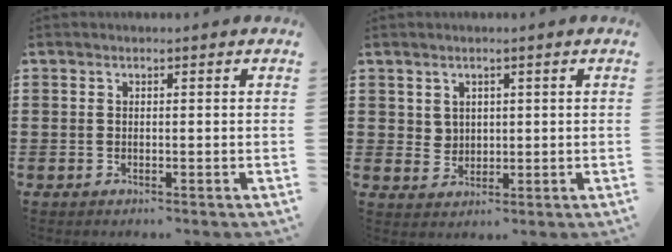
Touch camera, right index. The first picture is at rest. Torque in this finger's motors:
{"motor_torque": [-0.40, 0.65, 0.01, -0.01]}